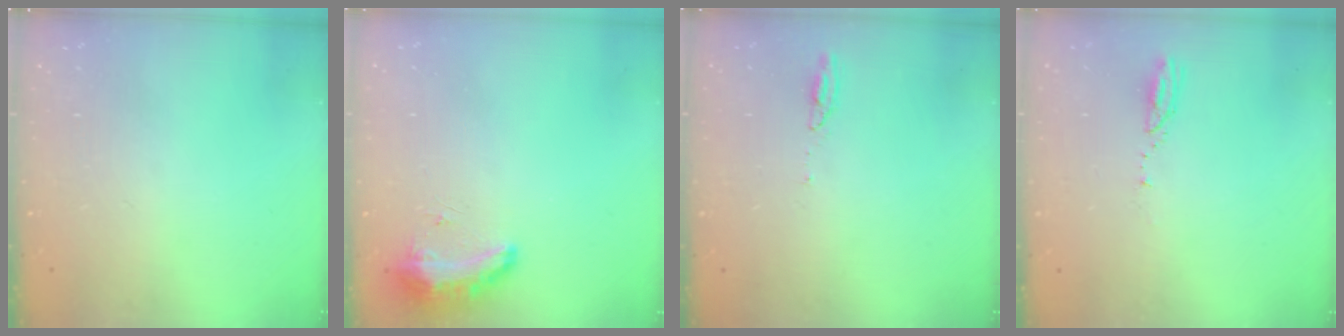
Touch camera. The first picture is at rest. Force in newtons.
{"total": 17.3, "press": 10.6, "slide": 13.6}
{"total": 3.3, "press": 3.3, "slide": 0.3}
{"total": 3.0, "press": 3.0, "slide": 0.2}